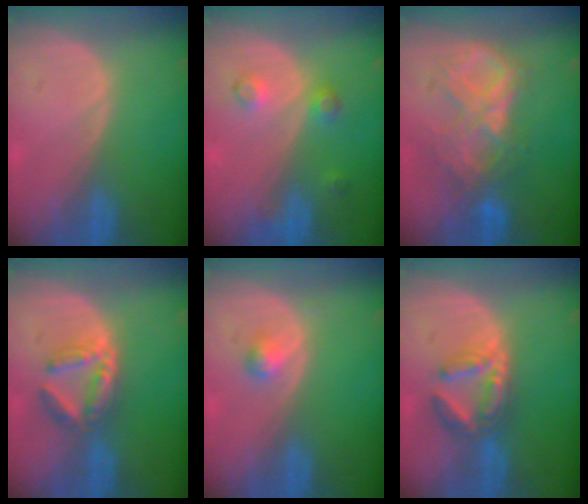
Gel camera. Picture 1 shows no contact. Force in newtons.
{"total": 3.5, "press": 3.2, "slide": 1.4}
{"total": 8.7, "press": 7.7, "slide": 4.1}
{"total": 5.6, "press": 5.4, "slide": 1.3}
{"total": 1.7, "press": 1.7, "slide": 0.2}
{"total": 6.5, "press": 5.9, "slide": 2.8}